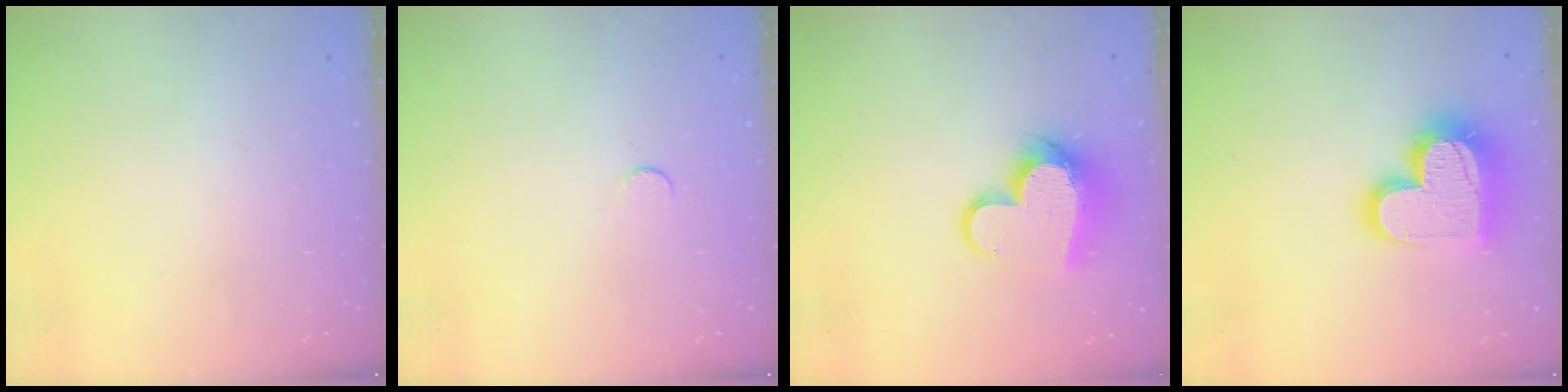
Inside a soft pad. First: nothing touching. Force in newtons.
{"total": 3.3, "press": 3.3, "slide": 0.3}
{"total": 12.9, "press": 12.8, "slide": 1.3}
{"total": 18.4, "press": 18.4, "slide": 1.4}